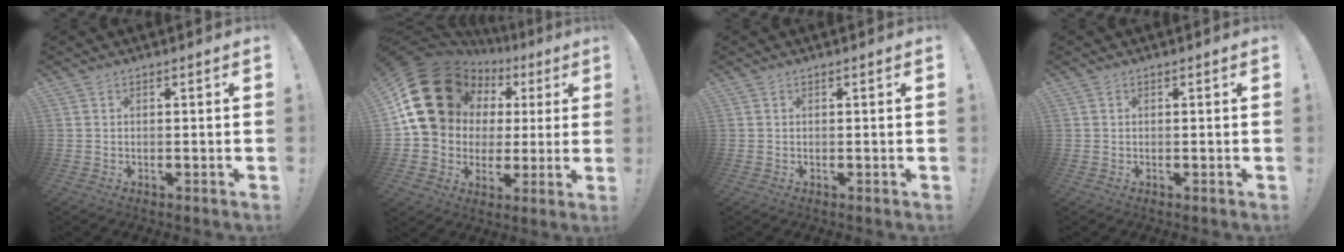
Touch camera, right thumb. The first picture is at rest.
{"total": 22.1, "force": [7.8, 17.2, 11.6], "torque": [-0.185, -0.041, 0.181]}
{"total": 0.0}
{"total": 0.0}